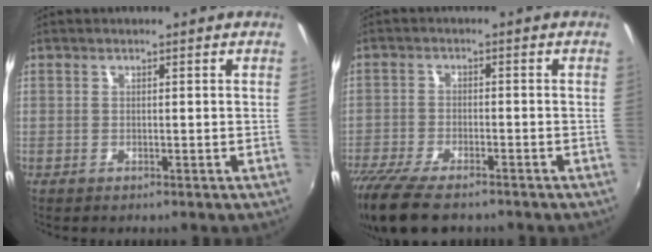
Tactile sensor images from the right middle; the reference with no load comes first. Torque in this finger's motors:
{"motor_torque": [1.20, -0.94, 0.22, 0.08]}